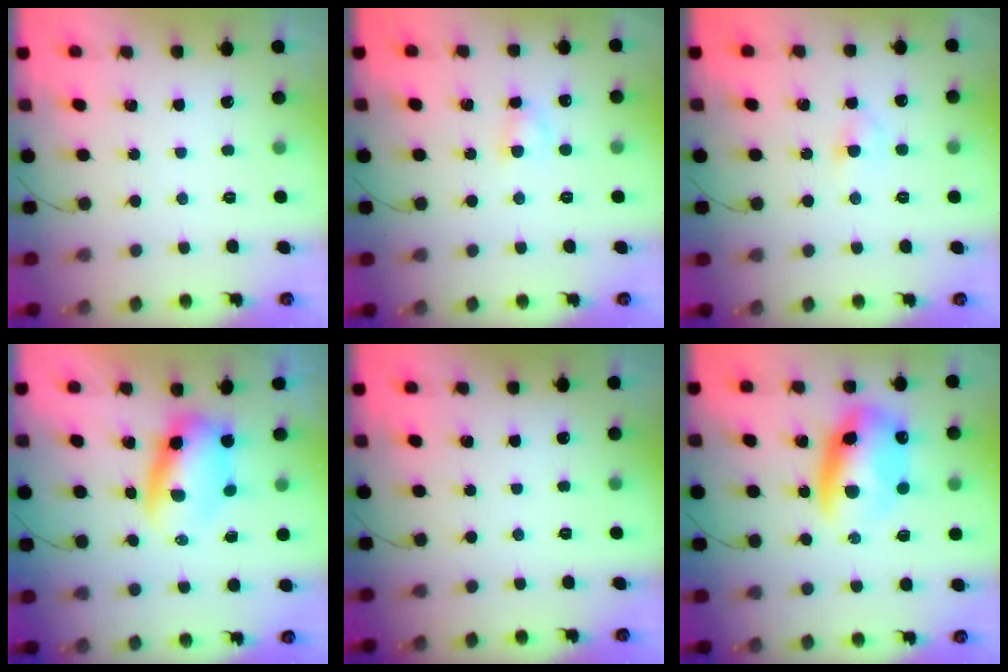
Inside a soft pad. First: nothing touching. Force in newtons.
{"total": 3.0, "press": 2.7, "slide": 1.3}
{"total": 3.3, "press": 3.0, "slide": 1.2}
{"total": 6.5, "press": 6.3, "slide": 1.5}
{"total": 0.0}
{"total": 11.3, "press": 11.0, "slide": 2.5}